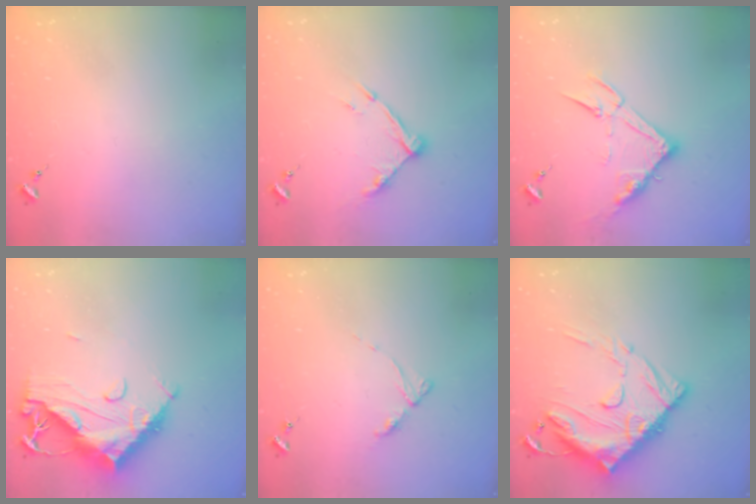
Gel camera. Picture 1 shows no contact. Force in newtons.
{"total": 10.4, "press": 10.4, "slide": 0.8}
{"total": 13.3, "press": 13.3, "slide": 1.0}
{"total": 17.4, "press": 17.3, "slide": 1.6}
{"total": 5.2, "press": 5.1, "slide": 0.6}
{"total": 21.5, "press": 21.4, "slide": 2.1}